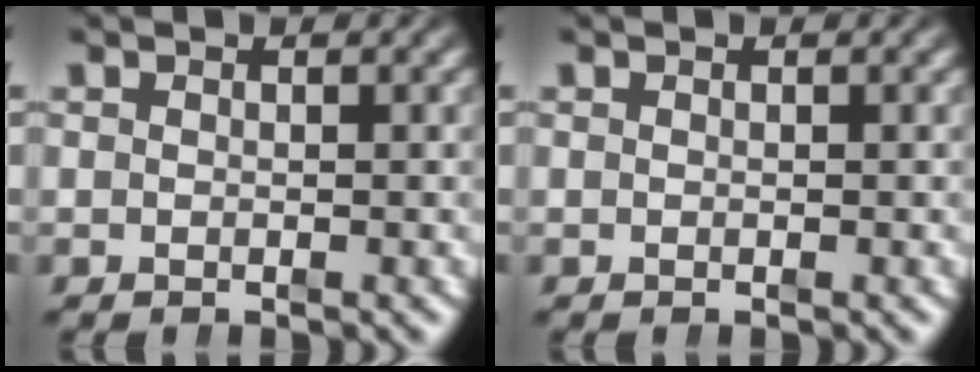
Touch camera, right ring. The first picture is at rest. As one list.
[{"total": 0.0}]